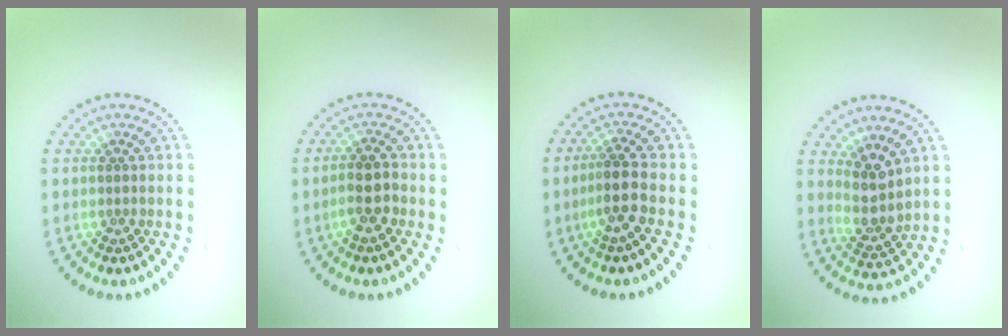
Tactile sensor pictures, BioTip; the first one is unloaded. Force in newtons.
{"total": 2.6, "press": 2.4, "slide": 1.0}
{"total": 2.8, "press": 2.3, "slide": 1.5}
{"total": 3.1, "press": 2.4, "slide": 1.9}